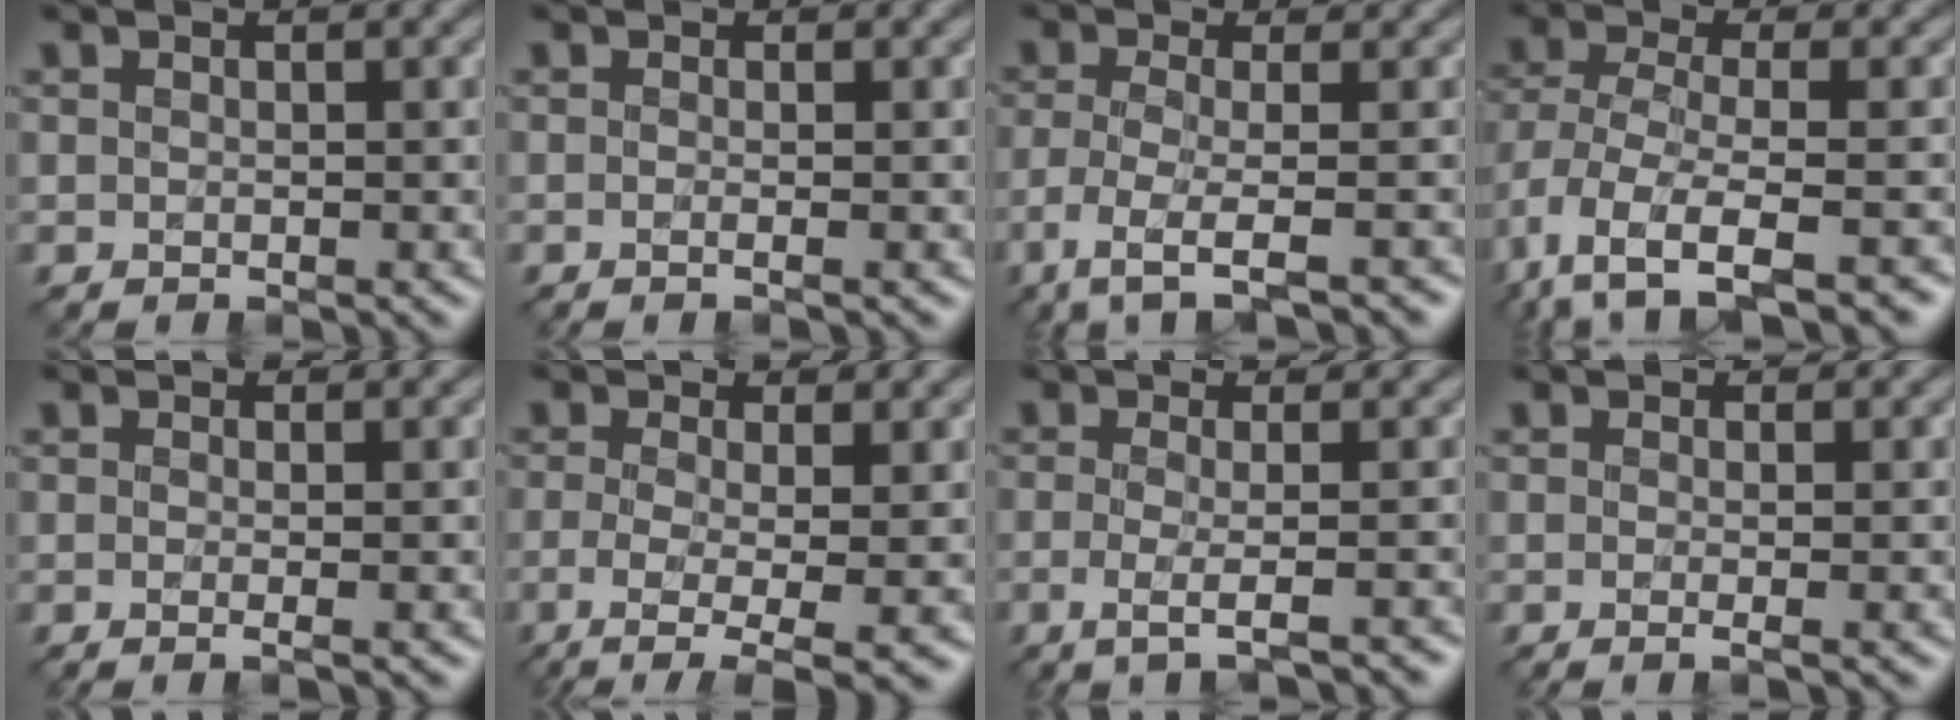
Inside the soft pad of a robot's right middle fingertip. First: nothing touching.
{"total": 1.7, "force": [0.0, 0.8, 1.5], "torque": [-0.011, -0.009, -0.021]}
{"total": 5.0, "force": [-2.6, 1.2, 4.0], "torque": [-0.070, -0.005, -0.059]}
{"total": 7.6, "force": [-4.5, 2.9, 5.4], "torque": [-0.119, -0.020, -0.081]}
{"total": 1.7, "force": [-0.1, 0.7, 1.6], "torque": [-0.016, -0.005, -0.019]}
{"total": 5.6, "force": [-1.7, 1.5, 5.2], "torque": [-0.094, -0.013, -0.032]}
{"total": 3.7, "force": [-1.1, 1.0, 3.3], "torque": [-0.045, -0.009, -0.028]}
{"total": 2.1, "force": [-0.1, 0.8, 1.9], "torque": [-0.023, -0.004, -0.018]}